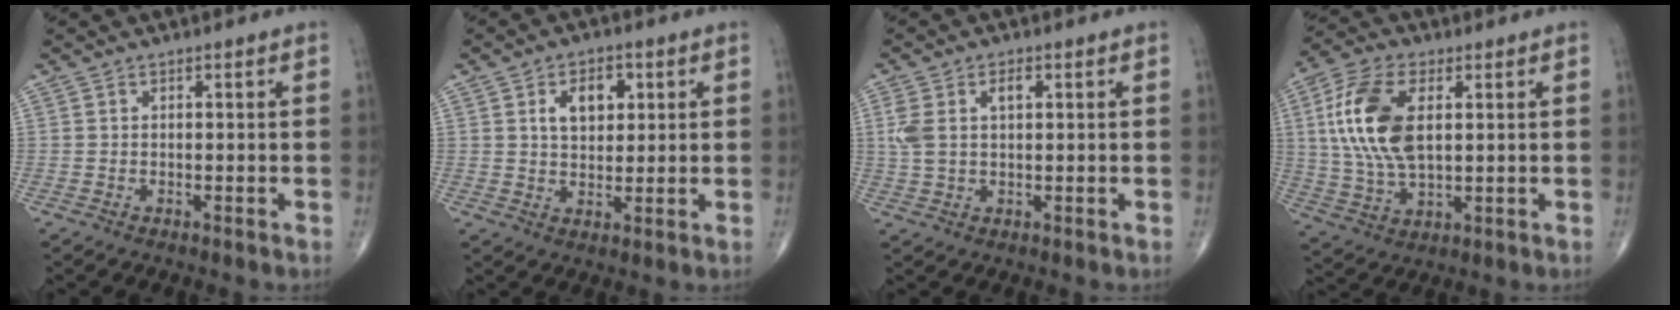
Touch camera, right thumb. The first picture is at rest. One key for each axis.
{"total": 6.8, "fx": 2.2, "fy": 4.2, "fz": 4.8, "tx": -0.053, "ty": -0.006, "tz": 0.035}
{"total": 5.9, "fx": 1.5, "fy": 3.2, "fz": 4.7, "tx": -0.111, "ty": 0.015, "tz": 0.034}
{"total": 15.1, "fx": 3.1, "fy": 7.8, "fz": 12.6, "tx": -0.260, "ty": -0.001, "tz": 0.059}